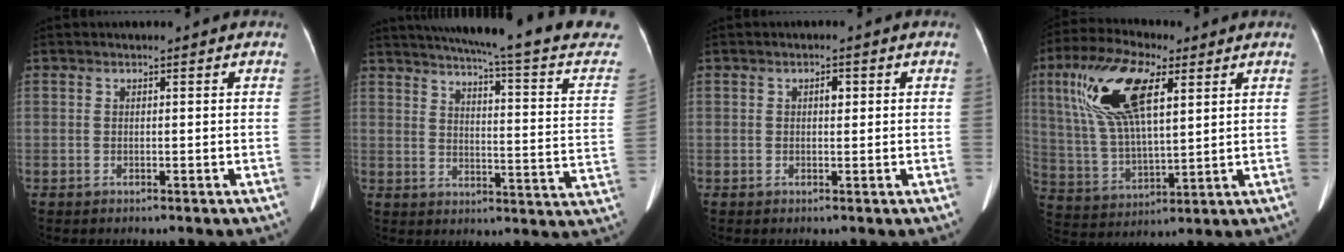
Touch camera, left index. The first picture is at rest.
{"total": 25.8, "force": [22.2, 0.8, 13.0], "torque": [-0.188, -0.059, 0.263]}
{"total": 1.4, "force": [0.4, 0.7, 1.1], "torque": [-0.016, 0.003, 0.005]}
{"total": 15.4, "force": [6.3, 5.2, 13.1], "torque": [-0.281, 0.021, 0.119]}